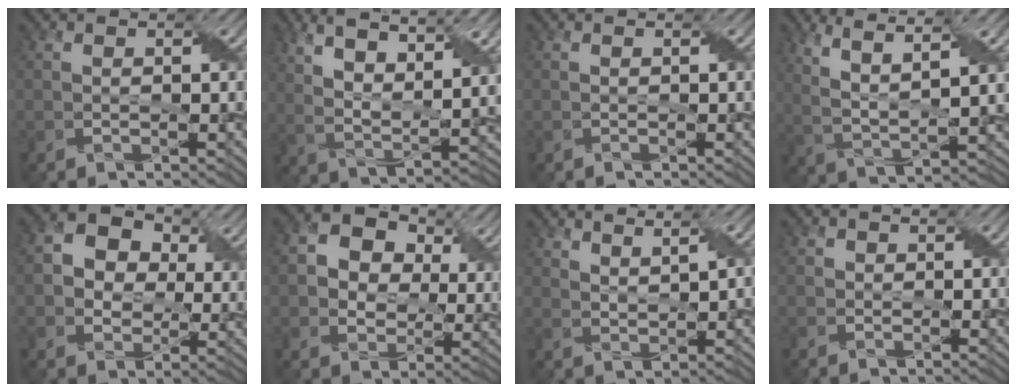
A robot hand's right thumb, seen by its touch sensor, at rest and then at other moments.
{"total": 11.5, "force": [6.2, 3.0, 9.2], "torque": [-0.189, 0.010, 0.110]}
{"total": 0.0}
{"total": 8.0, "force": [4.5, 1.7, 6.4], "torque": [-0.140, 0.003, 0.090]}
{"total": 9.8, "force": [3.2, 7.2, 5.7], "torque": [-0.132, 0.005, 0.045]}
{"total": 10.8, "force": [4.3, 7.7, 6.3], "torque": [-0.139, 0.008, 0.066]}
{"total": 3.2, "force": [2.6, 0.3, 1.9], "torque": [-0.038, -0.002, 0.052]}
{"total": 0.7, "force": [0.1, 0.7, 0.0], "torque": [0.000, -0.002, 0.001]}